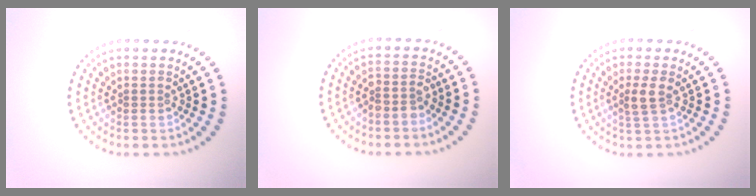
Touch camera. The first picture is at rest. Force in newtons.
{"total": 1.8, "press": 1.5, "slide": 0.9}
{"total": 1.8, "press": 1.5, "slide": 0.9}